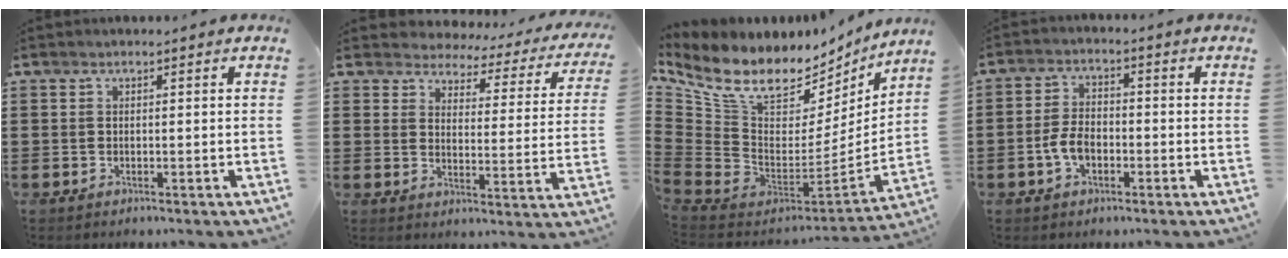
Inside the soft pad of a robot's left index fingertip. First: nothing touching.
{"total": 2.8, "force": [2.7, 0.7, 0.0], "torque": [-0.023, -0.022, 0.039]}
{"total": 11.6, "force": [8.3, 5.9, 5.6], "torque": [-0.152, -0.067, 0.149]}
{"total": 4.7, "force": [-1.5, 2.7, 3.6], "torque": [-0.091, -0.002, -0.034]}